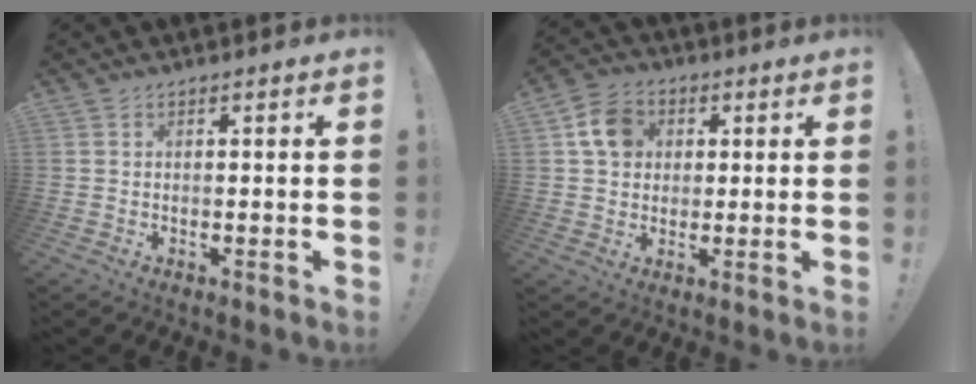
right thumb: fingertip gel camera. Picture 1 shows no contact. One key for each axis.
{"total": 9.3, "fx": 2.8, "fy": 7.8, "fz": 4.2, "tx": -0.065, "ty": 0.005, "tz": 0.058}